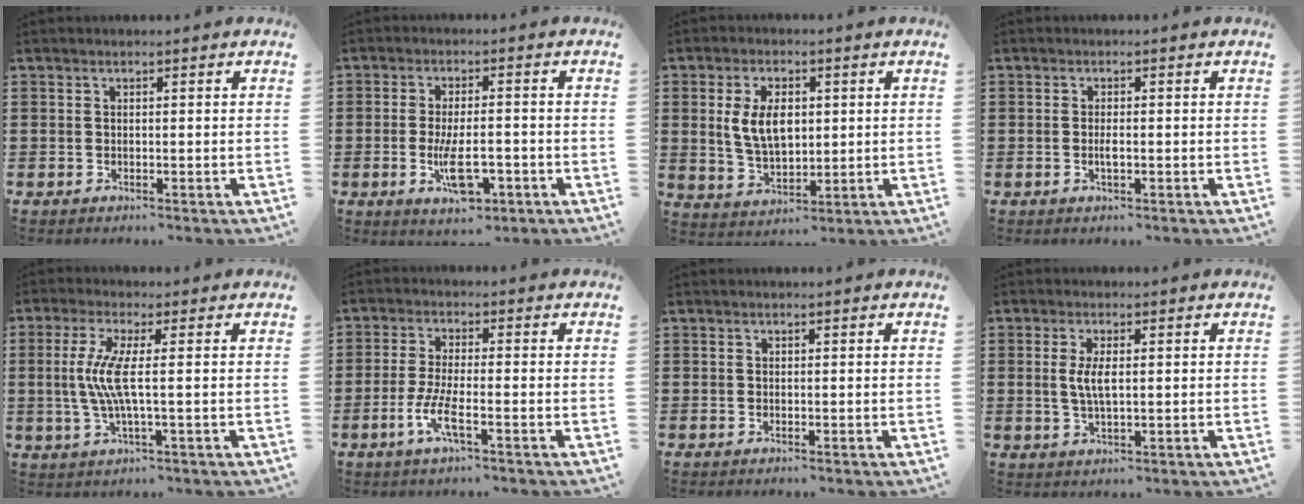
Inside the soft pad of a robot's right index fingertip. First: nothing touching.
{"total": 6.8, "force": [-2.4, 2.5, 5.9], "torque": [-0.108, -0.007, -0.044]}
{"total": 7.2, "force": [1.2, 4.2, 5.7], "torque": [-0.126, 0.007, 0.014]}
{"total": 1.7, "force": [-0.4, 0.5, 1.6], "torque": [-0.037, -0.002, -0.010]}
{"total": 6.3, "force": [0.0, 0.3, 6.2], "torque": [-0.144, -0.018, -0.013]}
{"total": 5.3, "force": [-2.4, 0.9, 4.6], "torque": [-0.105, -0.012, -0.051]}
{"total": 0.0}
{"total": 3.5, "force": [0.4, 1.1, 3.3], "torque": [-0.072, 0.000, 0.002]}